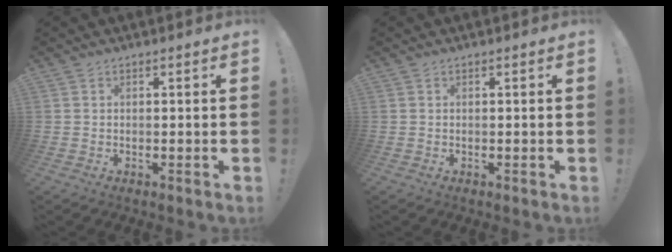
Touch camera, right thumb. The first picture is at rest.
{"total": 0.0}